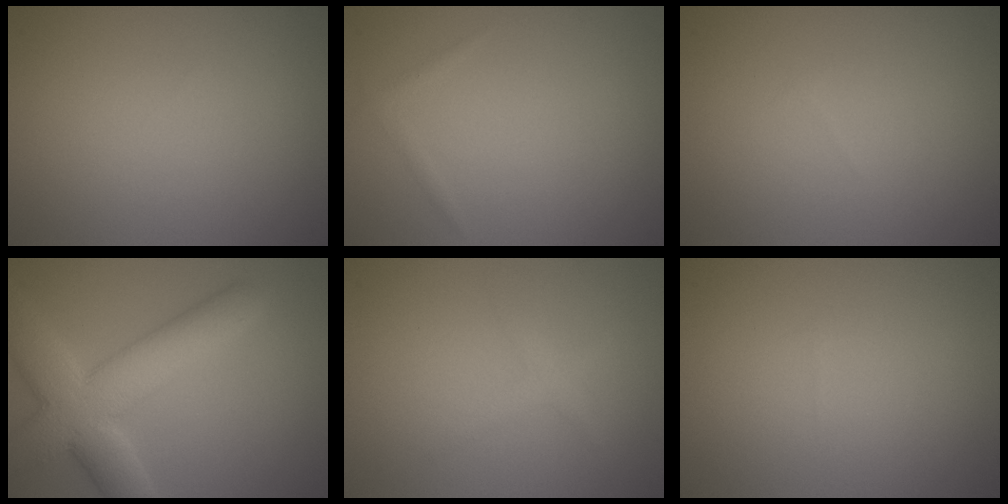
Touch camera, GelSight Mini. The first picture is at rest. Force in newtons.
{"total": 0.6, "press": 0.6, "slide": 0.0}
{"total": 0.0}
{"total": 8.5, "press": 8.5, "slide": 0.7}
{"total": 1.1, "press": 1.1, "slide": 0.0}
{"total": 0.0}